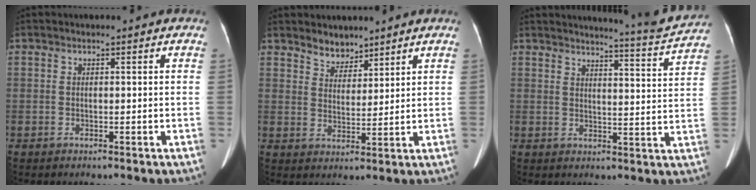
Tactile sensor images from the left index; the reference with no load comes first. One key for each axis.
{"total": 3.9, "fx": 3.4, "fy": 1.8, "fz": 0.7, "tx": -0.009, "ty": 0.004, "tz": 0.062}
{"total": 8.9, "fx": 8.6, "fy": -1.5, "fz": 1.3, "tx": -0.035, "ty": -0.038, "tz": 0.110}